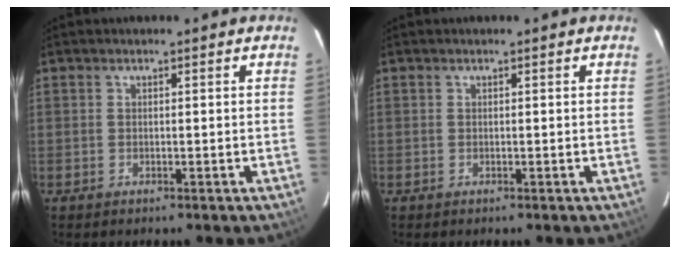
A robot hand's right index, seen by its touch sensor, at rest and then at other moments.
{"total": 0.0}